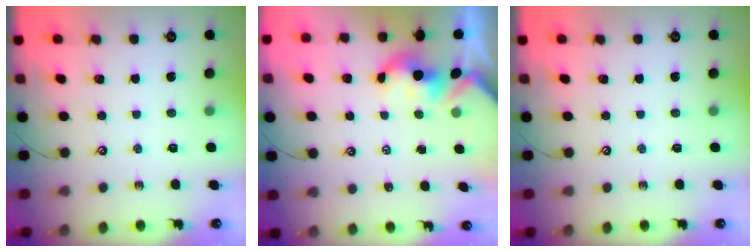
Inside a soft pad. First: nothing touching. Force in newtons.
{"total": 1.7, "press": 1.7, "slide": 0.2}
{"total": 0.0}